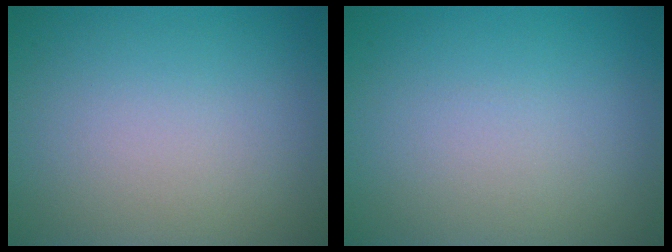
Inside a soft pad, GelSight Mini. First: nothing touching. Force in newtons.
{"total": 0.0}